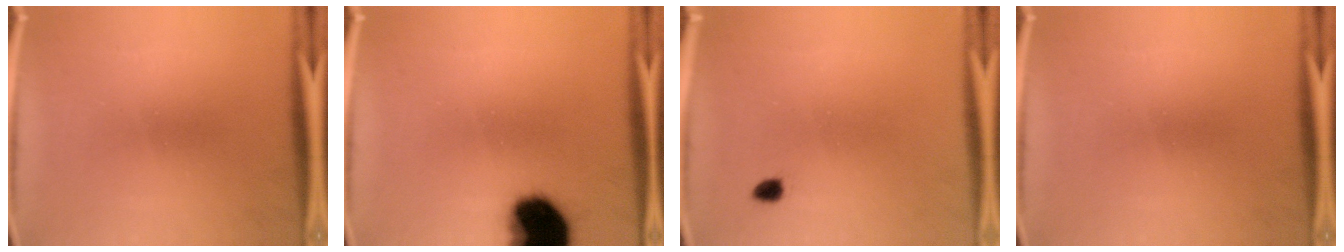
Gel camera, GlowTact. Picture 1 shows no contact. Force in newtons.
{"total": 16.4}
{"total": 1.3}
{"total": 0.0}